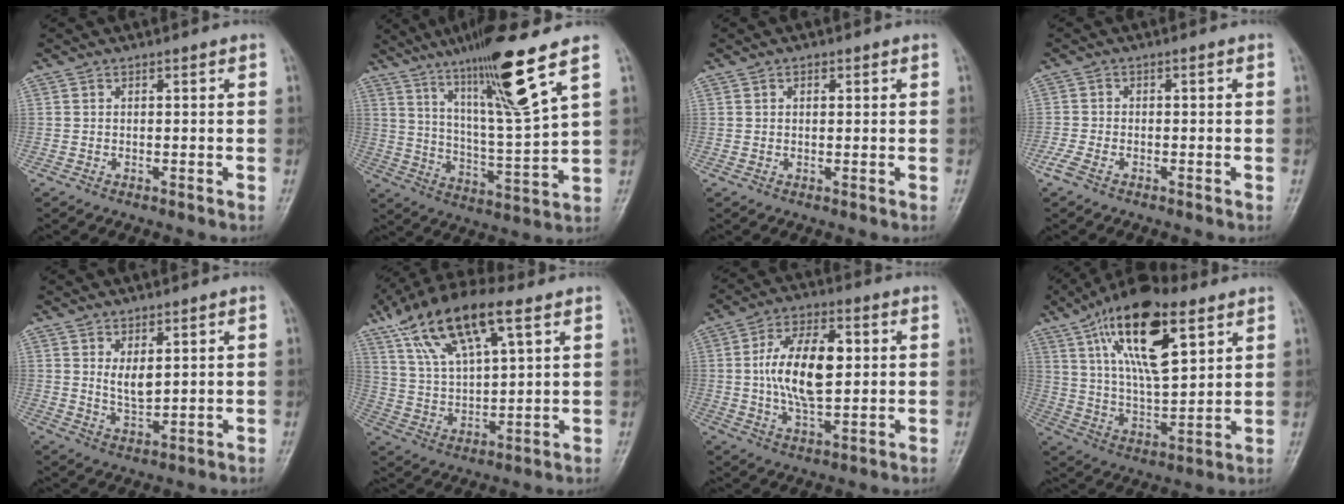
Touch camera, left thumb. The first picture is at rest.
{"total": 17.0, "force": [10.1, 0.6, 13.7], "torque": [-0.231, -0.056, 0.180]}
{"total": 1.3, "force": [0.5, 0.9, 0.8], "torque": [-0.011, 0.000, 0.007]}
{"total": 3.1, "force": [-1.9, 1.3, 2.0], "torque": [-0.057, 0.006, -0.039]}
{"total": 4.6, "force": [1.5, 2.2, 3.7], "torque": [-0.058, -0.019, 0.035]}
{"total": 17.7, "force": [9.3, 6.6, 13.5], "torque": [-0.238, -0.004, 0.172]}
{"total": 13.8, "force": [1.5, 6.8, 11.9], "torque": [-0.209, 0.004, 0.026]}
{"total": 20.4, "force": [9.6, 8.2, 16.1], "torque": [-0.261, -0.029, 0.169]}